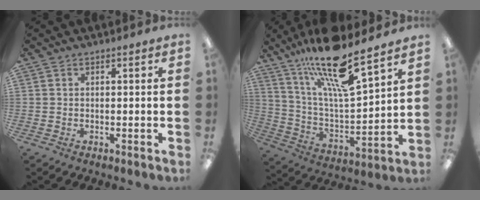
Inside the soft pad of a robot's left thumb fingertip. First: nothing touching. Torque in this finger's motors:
{"motor_torque": [0.77, 0.06, 1.87, -0.90, 0.45]}